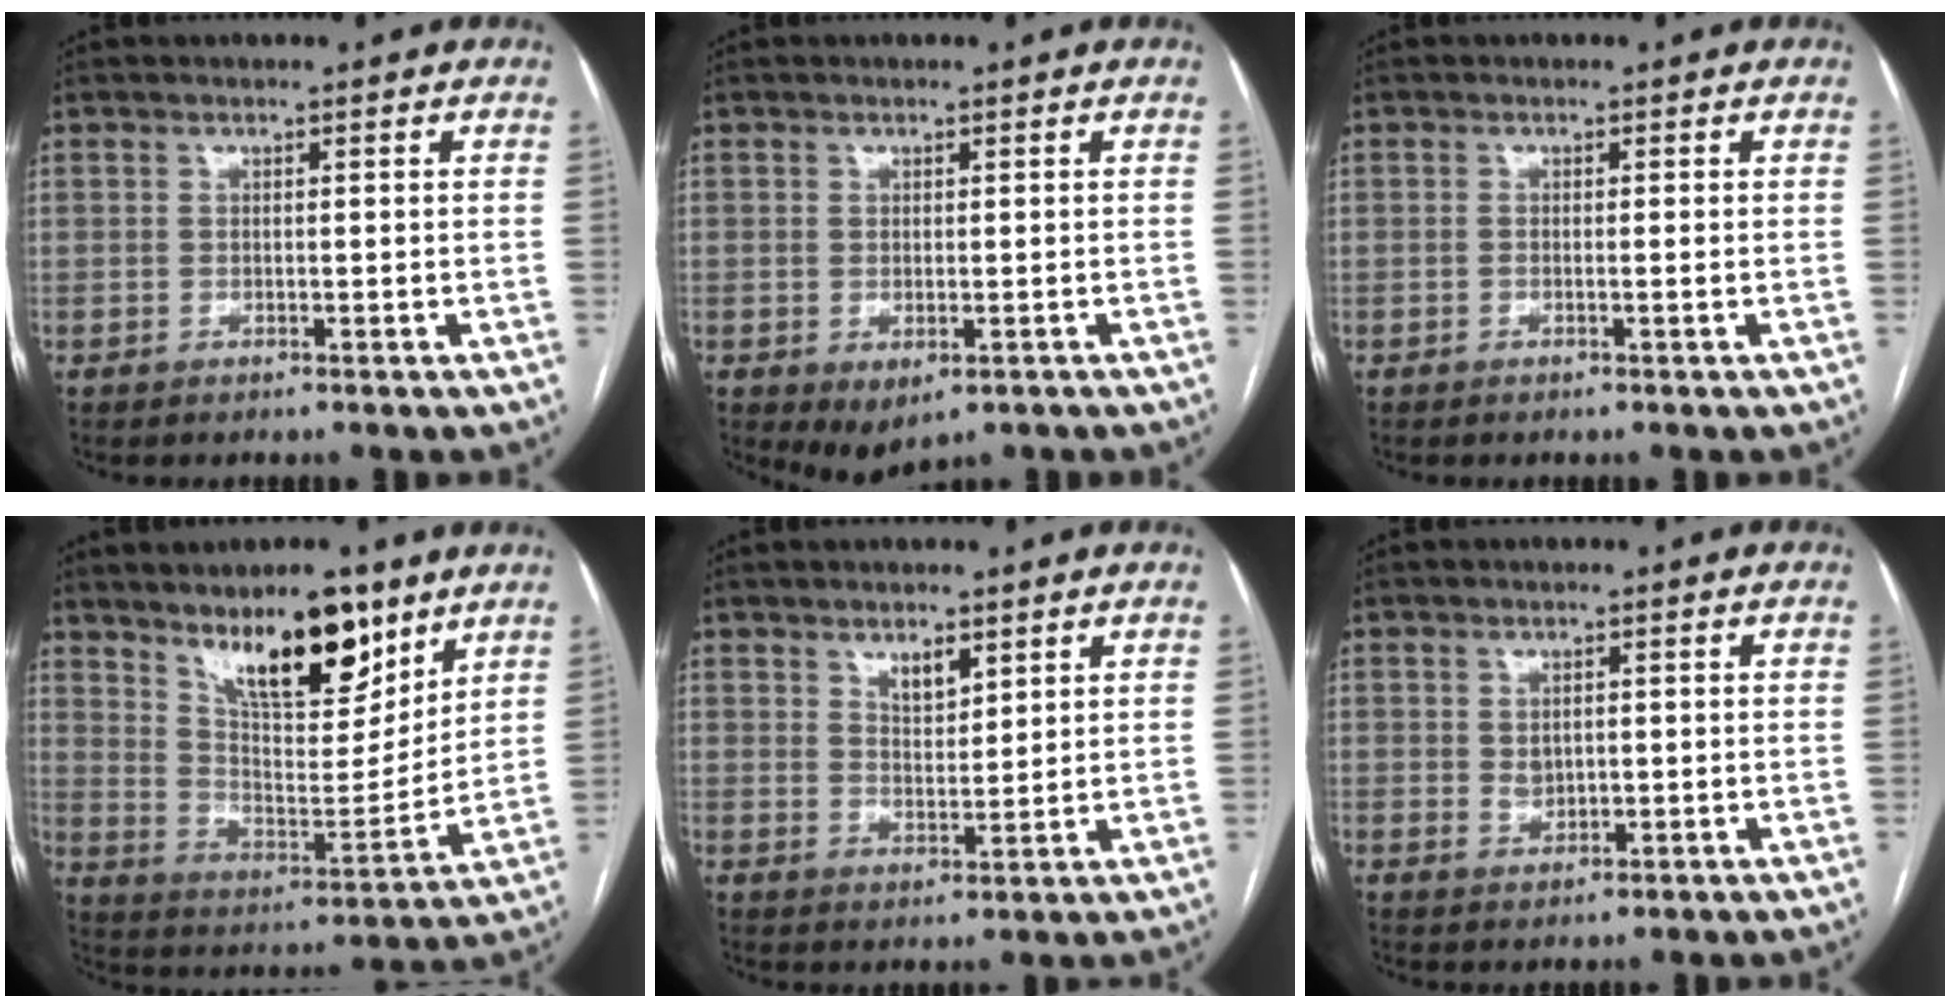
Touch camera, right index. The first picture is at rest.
{"total": 3.5, "force": [-1.6, 1.9, 2.6], "torque": [-0.034, -0.008, -0.009]}
{"total": 0.5, "force": [-0.2, 0.0, 0.5], "torque": [-0.010, 0.000, -0.002]}
{"total": 15.2, "force": [10.4, 4.4, 10.2], "torque": [-0.161, -0.009, 0.186]}
{"total": 3.6, "force": [2.4, 1.4, 2.2], "torque": [-0.040, -0.003, 0.047]}
{"total": 2.3, "force": [0.2, 1.8, 1.4], "torque": [-0.025, -0.002, 0.009]}